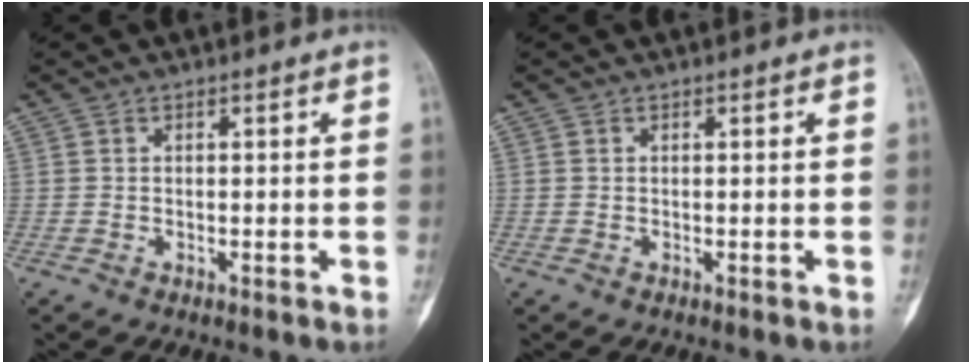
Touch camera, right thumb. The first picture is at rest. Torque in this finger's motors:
{"motor_torque": [-0.07, -0.36, 0.02, 0.14, 0.00]}